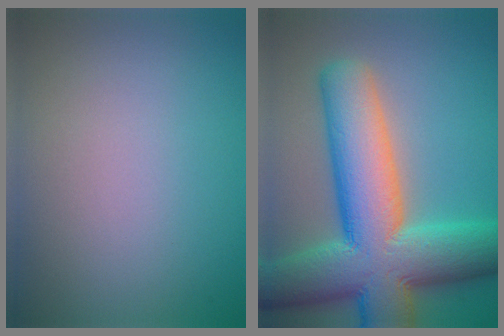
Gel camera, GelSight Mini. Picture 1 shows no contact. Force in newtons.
{"total": 14.6, "press": 14.5, "slide": 0.7}